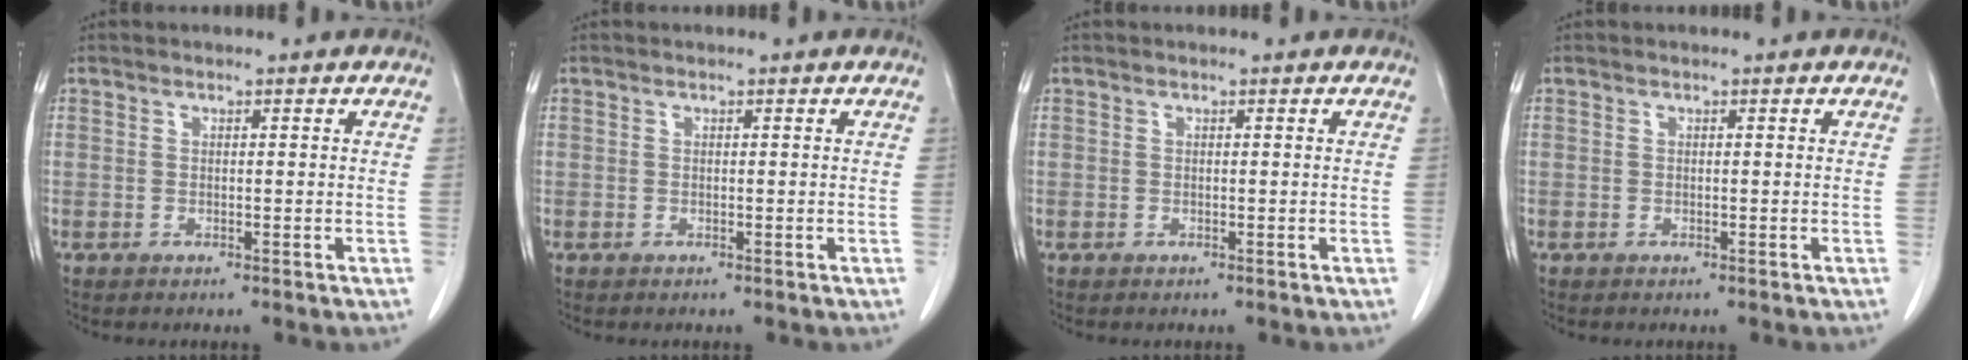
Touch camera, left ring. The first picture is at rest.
{"total": 0.0}
{"total": 0.0}
{"total": 0.0}